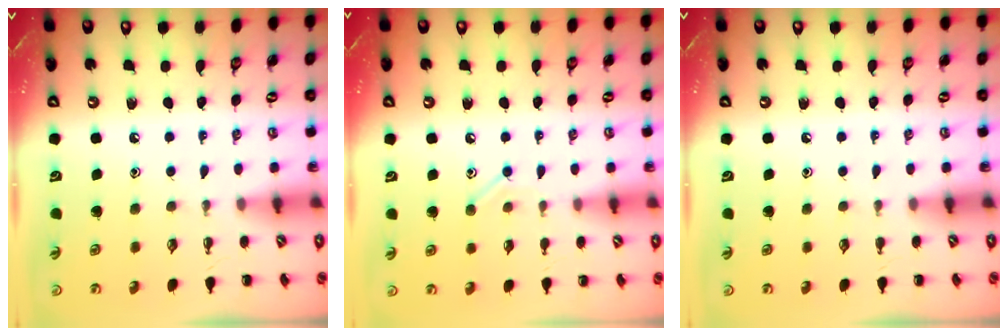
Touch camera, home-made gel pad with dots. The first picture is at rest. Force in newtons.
{"total": 6.9, "press": 6.8, "slide": 1.4}
{"total": 0.0}